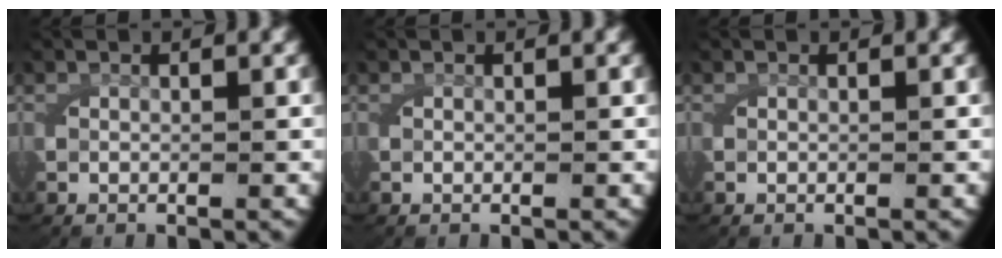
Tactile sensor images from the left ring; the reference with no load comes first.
{"total": 0.0}
{"total": 0.0}